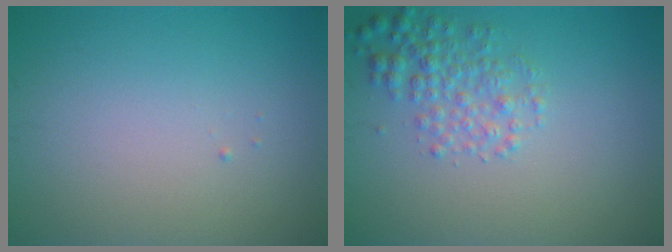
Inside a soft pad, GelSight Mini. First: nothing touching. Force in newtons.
{"total": 2.9, "press": 2.9, "slide": 0.1}